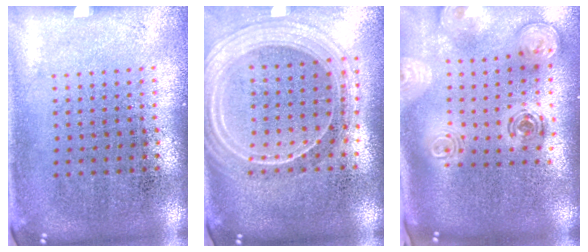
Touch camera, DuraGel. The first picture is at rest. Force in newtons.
{"total": 2.2, "press": 2.0, "slide": 1.1}
{"total": 2.8, "press": 2.0, "slide": 2.0}